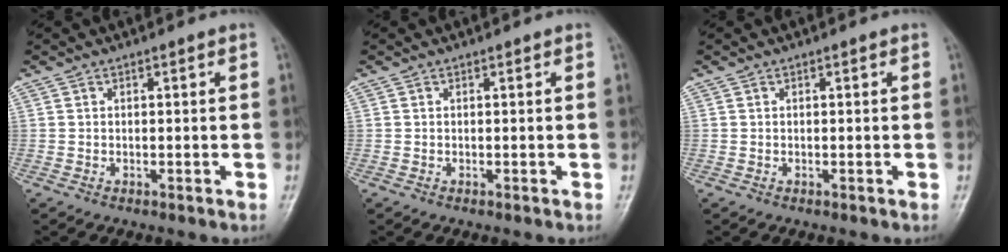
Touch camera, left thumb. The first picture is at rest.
{"total": 0.0}
{"total": 0.0}